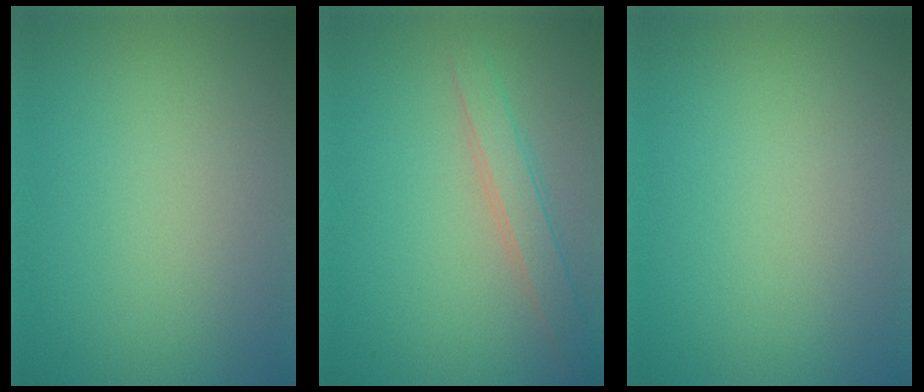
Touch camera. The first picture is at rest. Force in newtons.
{"total": 2.4, "press": 2.4, "slide": 0.1}
{"total": 0.0}